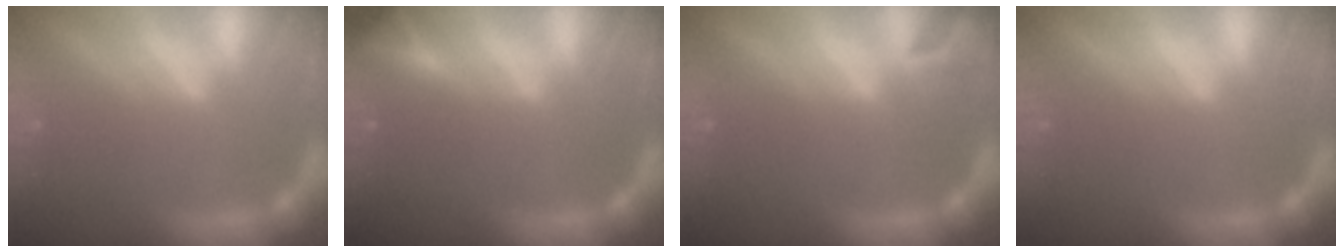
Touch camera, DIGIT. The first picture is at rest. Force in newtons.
{"total": 2.9}
{"total": 1.9}
{"total": 0.0}